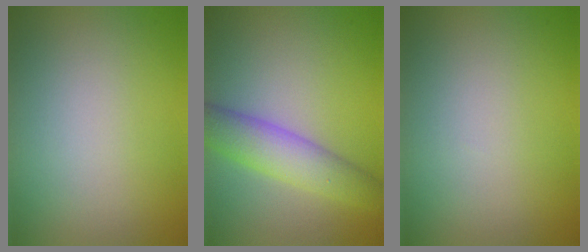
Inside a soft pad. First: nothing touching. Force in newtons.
{"total": 4.8, "press": 4.8, "slide": 0.2}
{"total": 0.0}